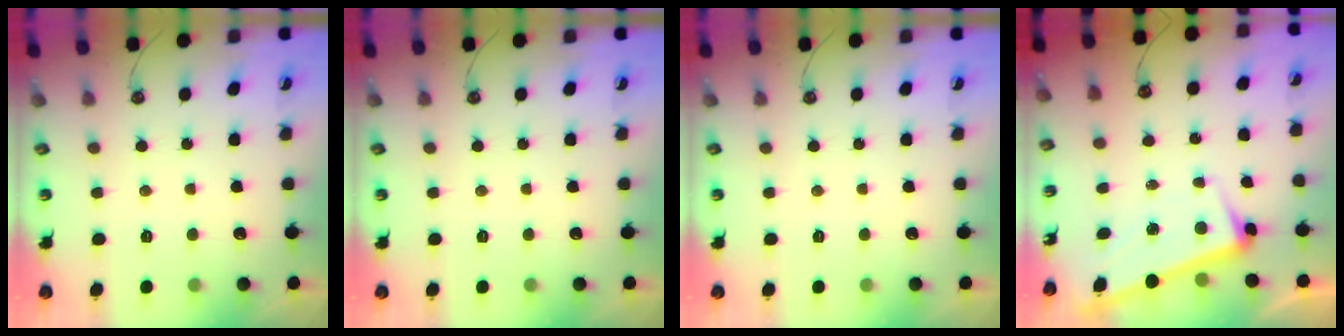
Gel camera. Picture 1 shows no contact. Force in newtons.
{"total": 0.0}
{"total": 0.0}
{"total": 3.4, "press": 3.3, "slide": 1.0}